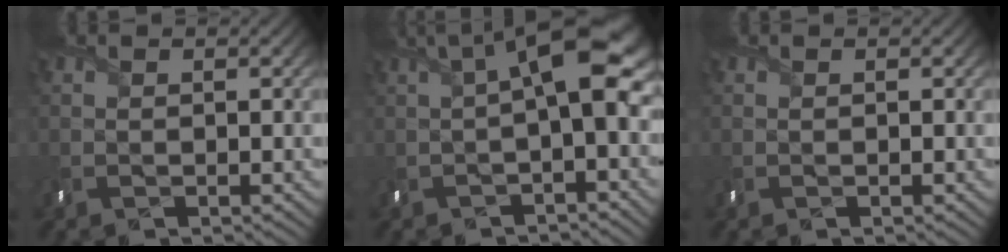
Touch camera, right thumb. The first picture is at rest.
{"total": 8.0, "force": [1.3, 2.5, 7.5], "torque": [-0.116, 0.014, 0.015]}
{"total": 0.0}